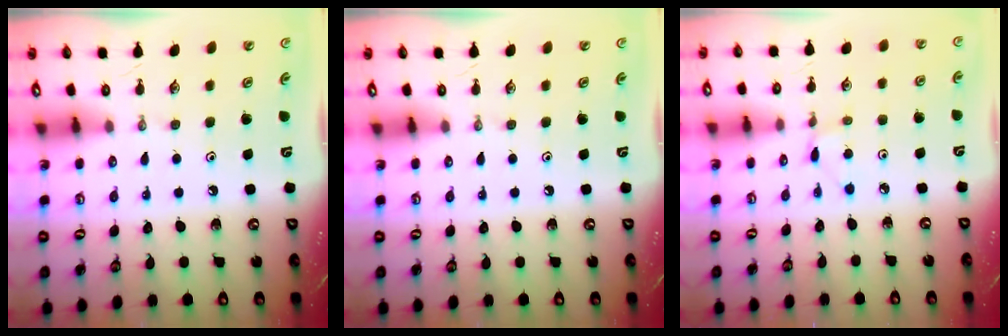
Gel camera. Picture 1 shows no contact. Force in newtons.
{"total": 0.0}
{"total": 1.5, "press": 1.5, "slide": 0.2}